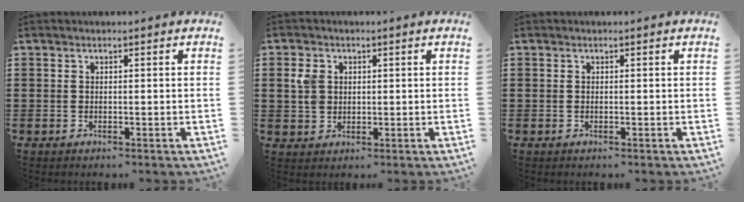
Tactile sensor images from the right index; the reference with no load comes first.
{"total": 3.3, "force": [0.8, 2.7, 1.7], "torque": [-0.044, 0.011, 0.013]}
{"total": 0.0}